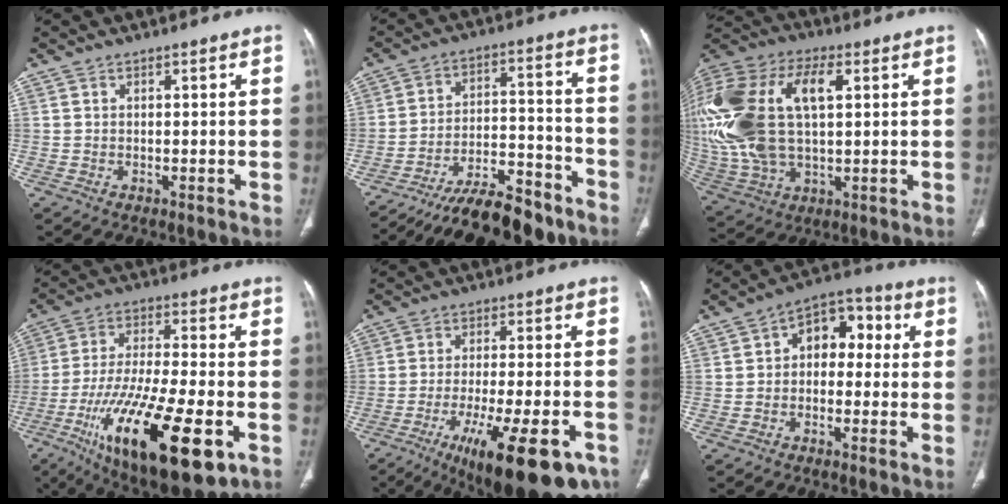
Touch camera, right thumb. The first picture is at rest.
{"total": 16.9, "force": [-14.4, 4.9, 7.5], "torque": [-0.124, 0.081, -0.240]}
{"total": 27.9, "force": [5.3, 15.1, 22.8], "torque": [-0.535, 0.024, 0.104]}
{"total": 25.6, "force": [-9.8, 8.2, 22.2], "torque": [-0.414, -0.001, -0.154]}
{"total": 20.1, "force": [-11.3, 5.8, 15.6], "torque": [-0.201, 0.026, -0.166]}
{"total": 9.4, "force": [0.9, 6.4, 6.8], "torque": [-0.063, 0.035, -0.001]}